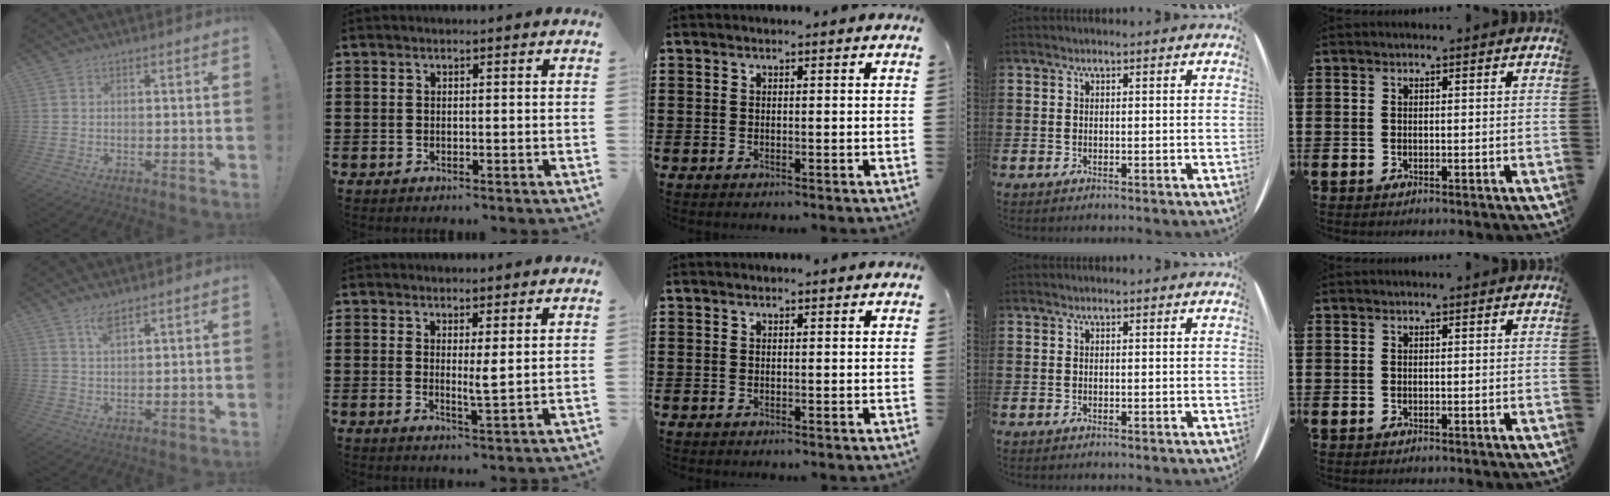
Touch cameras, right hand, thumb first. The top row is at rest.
{"thumb": {"total": 4.4, "force": [3.0, 1.4, 2.8], "torque": [-0.049, -0.013, 0.052]}, "index": {"total": 2.6, "force": [1.2, -0.1, 2.3], "torque": [-0.041, -0.008, 0.018]}}